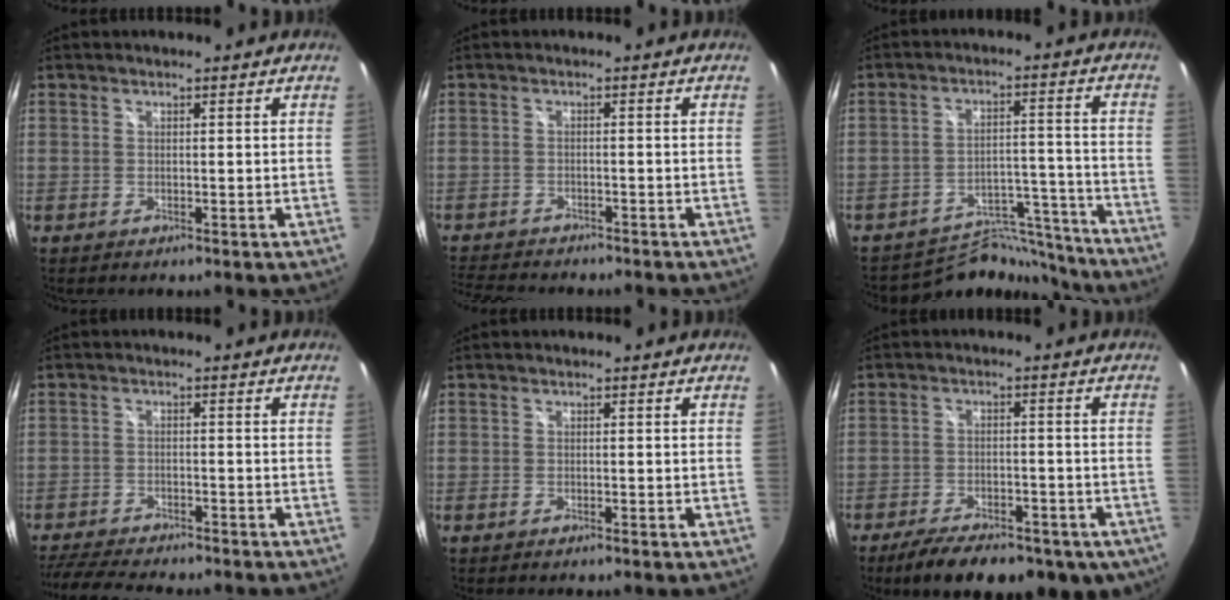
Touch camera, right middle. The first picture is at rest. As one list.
[{"total": 7.9, "force": [-7.3, 1.8, 2.5], "torque": [-0.072, -0.015, -0.119]}, {"total": 10.3, "force": [-10.0, 2.4, 0.7], "torque": [-0.009, 0.027, -0.147]}, {"total": 11.0, "force": [-9.9, 1.9, 4.4], "torque": [-0.111, -0.020, -0.161]}, {"total": 0.6, "force": [-0.5, 0.1, 0.2], "torque": [-0.004, -0.001, -0.011]}, {"total": 16.3, "force": [-11.4, 6.9, 9.3], "torque": [-0.175, -0.024, -0.155]}]